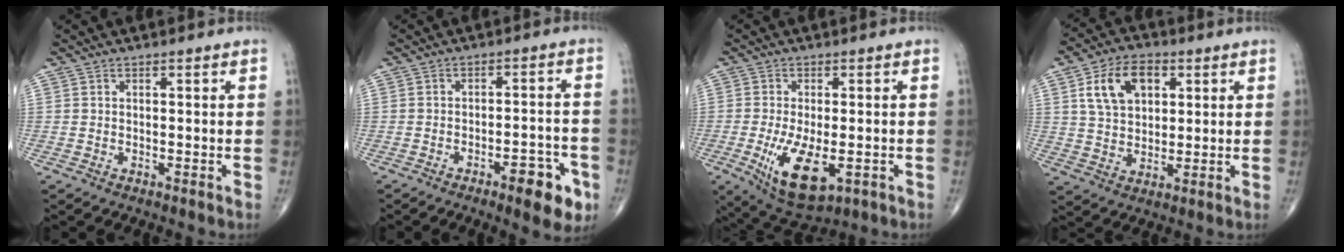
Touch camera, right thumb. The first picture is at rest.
{"total": 8.7, "force": [-4.5, 3.0, 6.9], "torque": [-0.071, 0.027, -0.055]}
{"total": 11.1, "force": [-3.2, 5.1, 9.4], "torque": [-0.161, -0.018, -0.040]}
{"total": 10.9, "force": [3.8, 7.1, 7.4], "torque": [-0.110, 0.000, 0.068]}